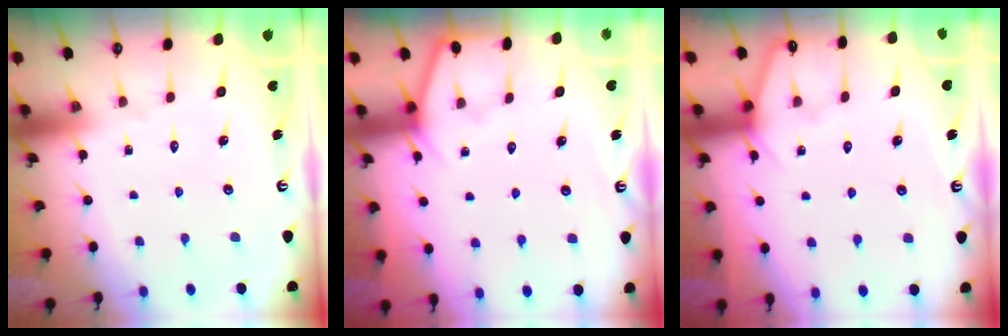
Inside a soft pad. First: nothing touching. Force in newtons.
{"total": 5.7, "press": 5.7, "slide": 0.5}
{"total": 6.5, "press": 6.4, "slide": 0.6}